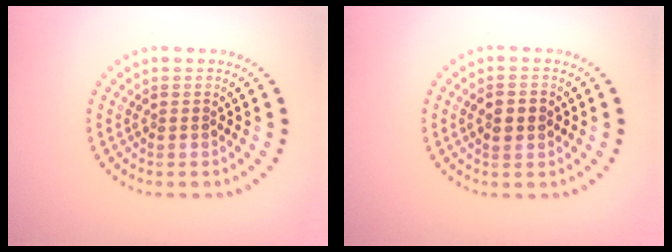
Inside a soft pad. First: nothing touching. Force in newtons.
{"total": 2.6, "press": 2.5, "slide": 0.1}